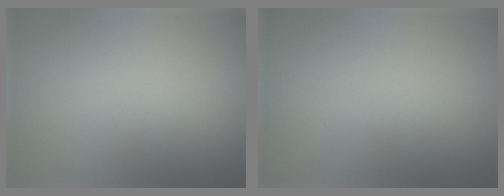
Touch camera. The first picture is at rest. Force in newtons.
{"total": 0.0}